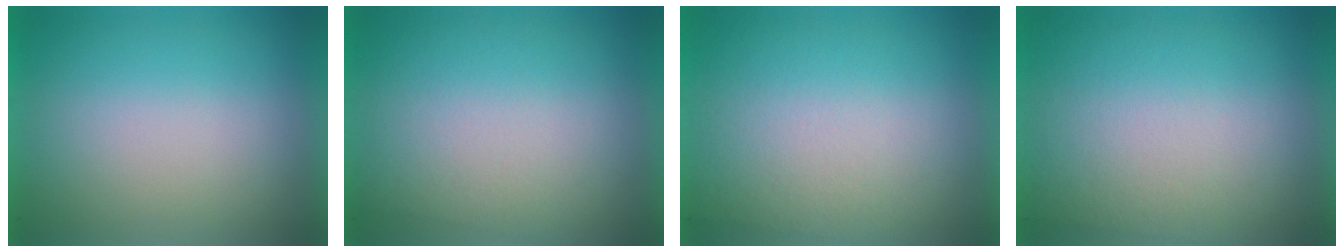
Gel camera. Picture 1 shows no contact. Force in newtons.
{"total": 2.6}
{"total": 3.0}
{"total": 2.9}